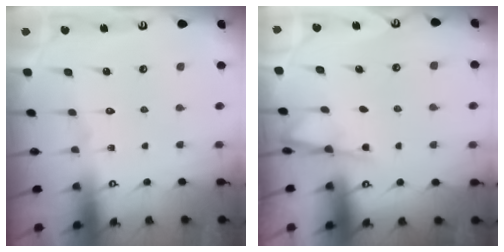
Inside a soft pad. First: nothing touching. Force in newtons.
{"total": 2.7, "press": 2.7, "slide": 0.5}